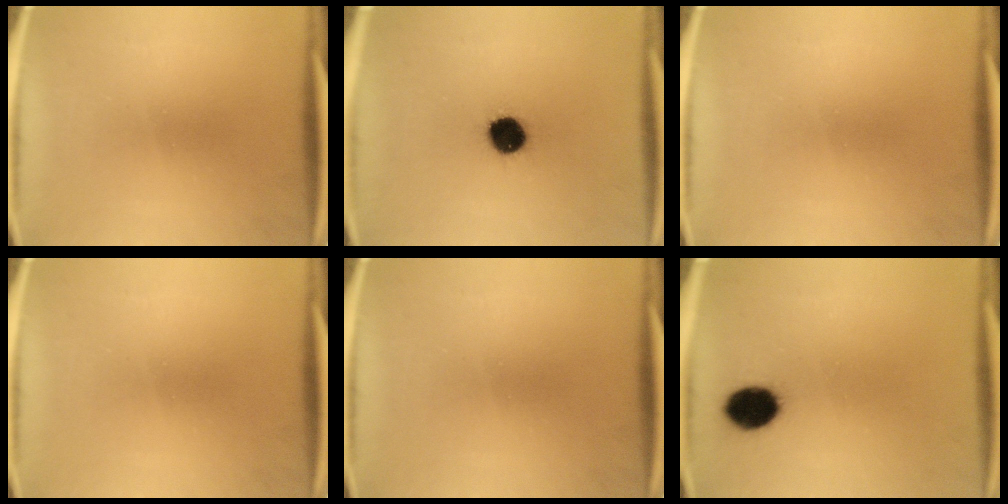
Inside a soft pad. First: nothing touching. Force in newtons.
{"total": 9.2}
{"total": 0.0}
{"total": 0.0}
{"total": 0.0}
{"total": 8.0}